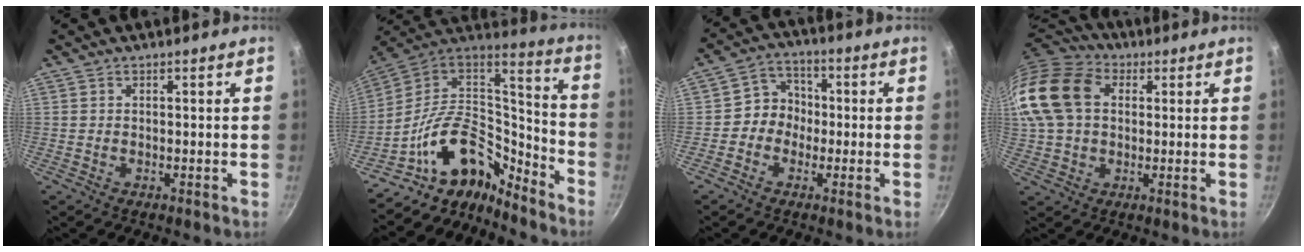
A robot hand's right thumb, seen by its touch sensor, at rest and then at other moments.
{"total": 17.7, "force": [-11.2, 9.7, 9.7], "torque": [-0.125, 0.097, -0.204]}
{"total": 6.3, "force": [-1.0, 5.8, 2.4], "torque": [0.000, 0.022, -0.030]}
{"total": 17.8, "force": [3.2, 13.0, 11.7], "torque": [-0.227, 0.029, 0.045]}